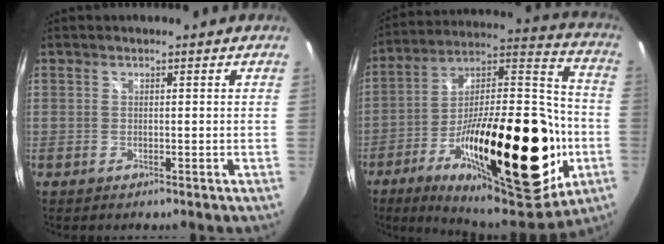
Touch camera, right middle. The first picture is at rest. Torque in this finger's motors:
{"motor_torque": [2.14, 0.00, 1.06, 0.21]}